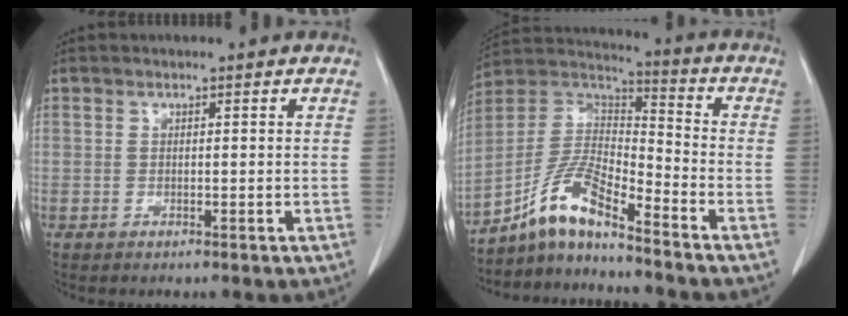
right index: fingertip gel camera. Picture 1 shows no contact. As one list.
[{"total": 10.4, "force": [-8.0, 1.4, 6.5], "torque": [-0.149, 0.017, -0.153]}]